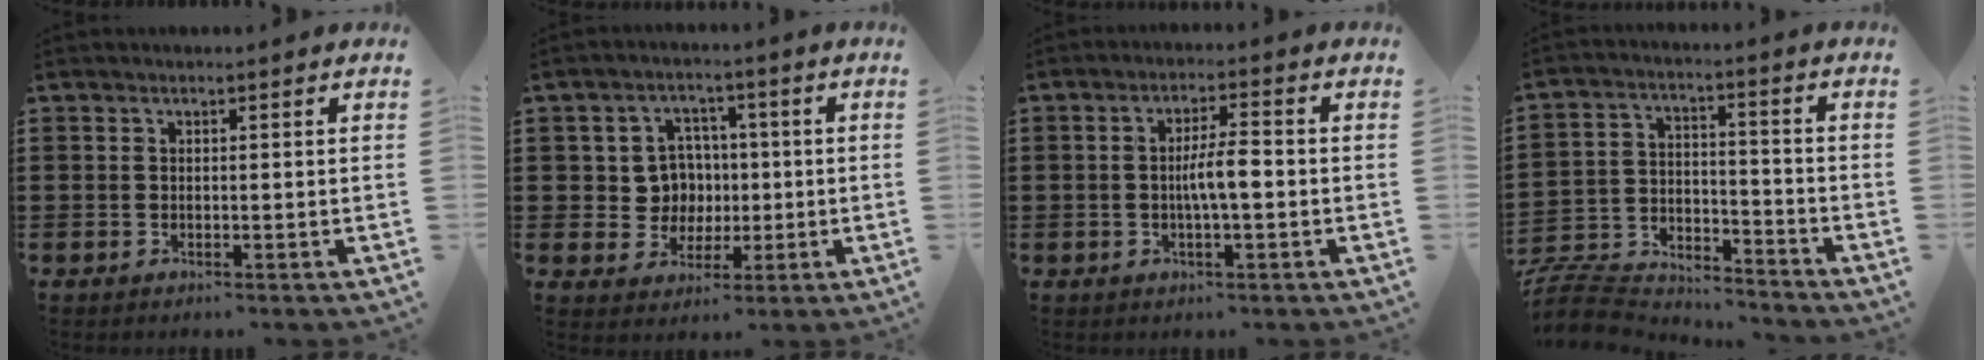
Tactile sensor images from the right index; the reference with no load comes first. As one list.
[{"total": 6.3, "force": [0.4, 5.8, 2.4], "torque": [-0.062, 0.014, 0.007]}, {"total": 4.8, "force": [-0.6, 0.9, 4.7], "torque": [-0.083, 0.005, -0.012]}, {"total": 7.7, "force": [-7.5, 1.5, 1.1], "torque": [-0.042, 0.004, -0.155]}]